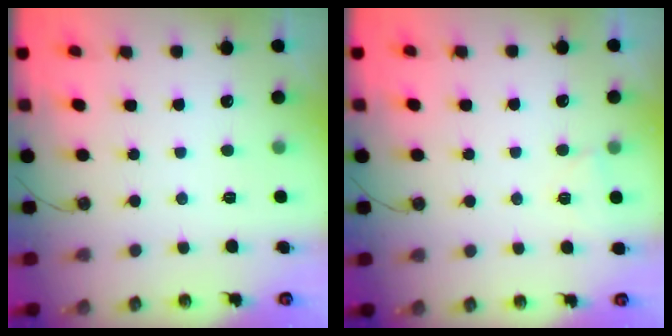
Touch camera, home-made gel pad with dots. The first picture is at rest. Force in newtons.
{"total": 3.1, "press": 2.3, "slide": 2.1}